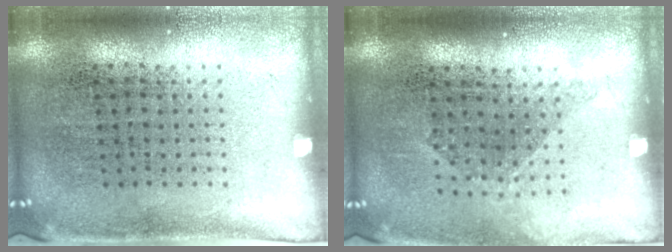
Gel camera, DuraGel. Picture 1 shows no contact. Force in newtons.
{"total": 1.1, "press": 0.9, "slide": 0.7}